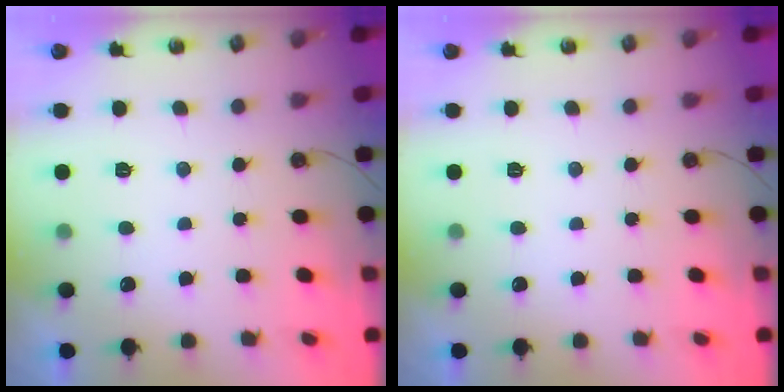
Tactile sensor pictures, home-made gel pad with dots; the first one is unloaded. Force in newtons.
{"total": 0.0}